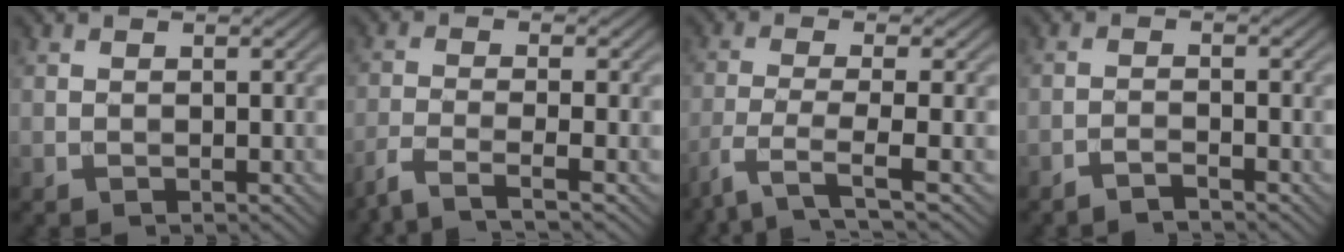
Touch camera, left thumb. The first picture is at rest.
{"total": 4.5, "force": [-3.2, 0.6, 3.0], "torque": [-0.051, -0.001, -0.081]}
{"total": 5.1, "force": [-3.0, 0.8, 4.1], "torque": [-0.080, -0.005, -0.074]}
{"total": 1.9, "force": [-1.7, 0.1, 0.9], "torque": [-0.014, 0.003, -0.040]}